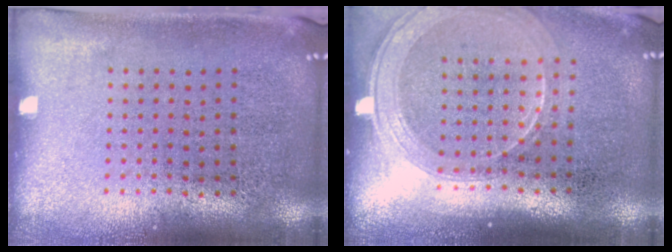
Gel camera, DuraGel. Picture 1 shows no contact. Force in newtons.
{"total": 1.8, "press": 1.6, "slide": 0.8}